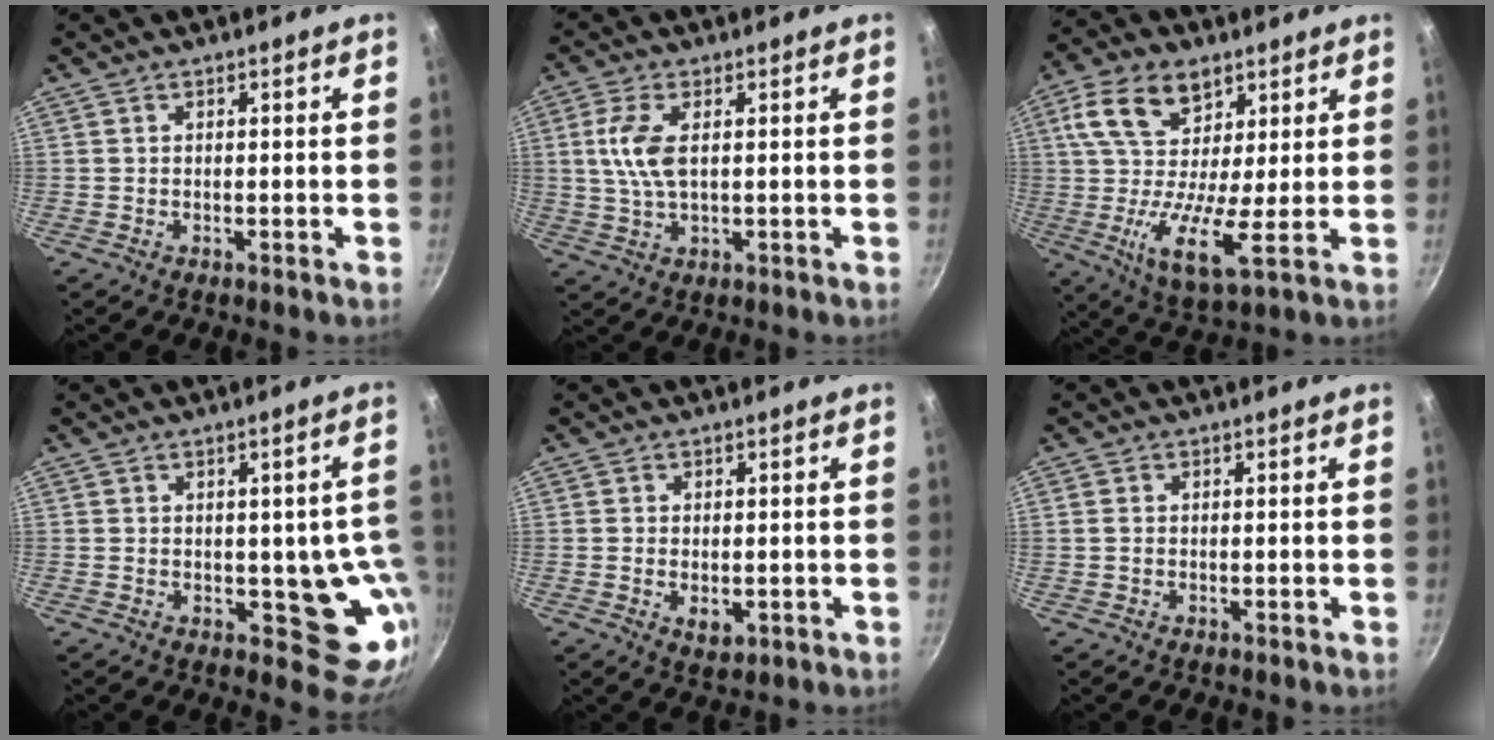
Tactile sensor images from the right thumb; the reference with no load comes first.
{"total": 7.2, "force": [1.2, 3.2, 6.4], "torque": [-0.135, 0.003, 0.022]}
{"total": 15.5, "force": [5.1, 8.3, 12.0], "torque": [-0.207, -0.020, 0.078]}
{"total": 11.0, "force": [-0.6, 6.1, 9.1], "torque": [-0.051, -0.014, -0.005]}
{"total": 3.6, "force": [-0.6, 2.4, 2.7], "torque": [-0.041, -0.008, -0.005]}
{"total": 1.0, "force": [0.0, 0.8, 0.6], "torque": [-0.012, 0.002, -0.001]}